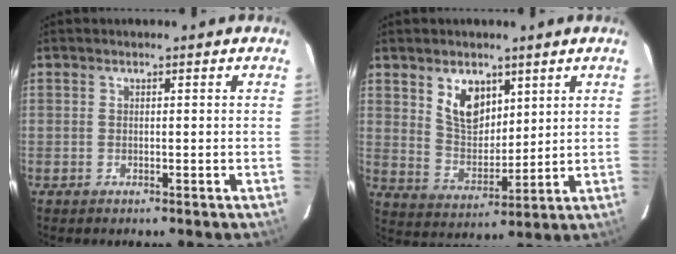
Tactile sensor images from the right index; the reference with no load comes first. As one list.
[{"total": 8.9, "force": [4.6, 5.5, 5.2], "torque": [-0.087, 0.005, 0.097]}]